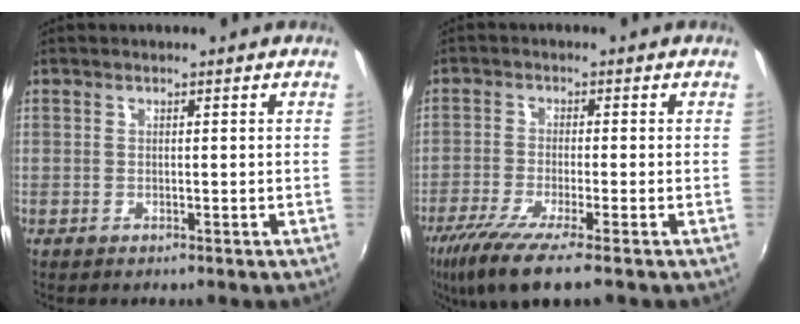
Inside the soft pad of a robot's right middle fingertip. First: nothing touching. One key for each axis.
{"total": 9.8, "fx": -6.8, "fy": 0.6, "fz": 7.1, "tx": -0.161, "ty": -0.040, "tz": -0.124}